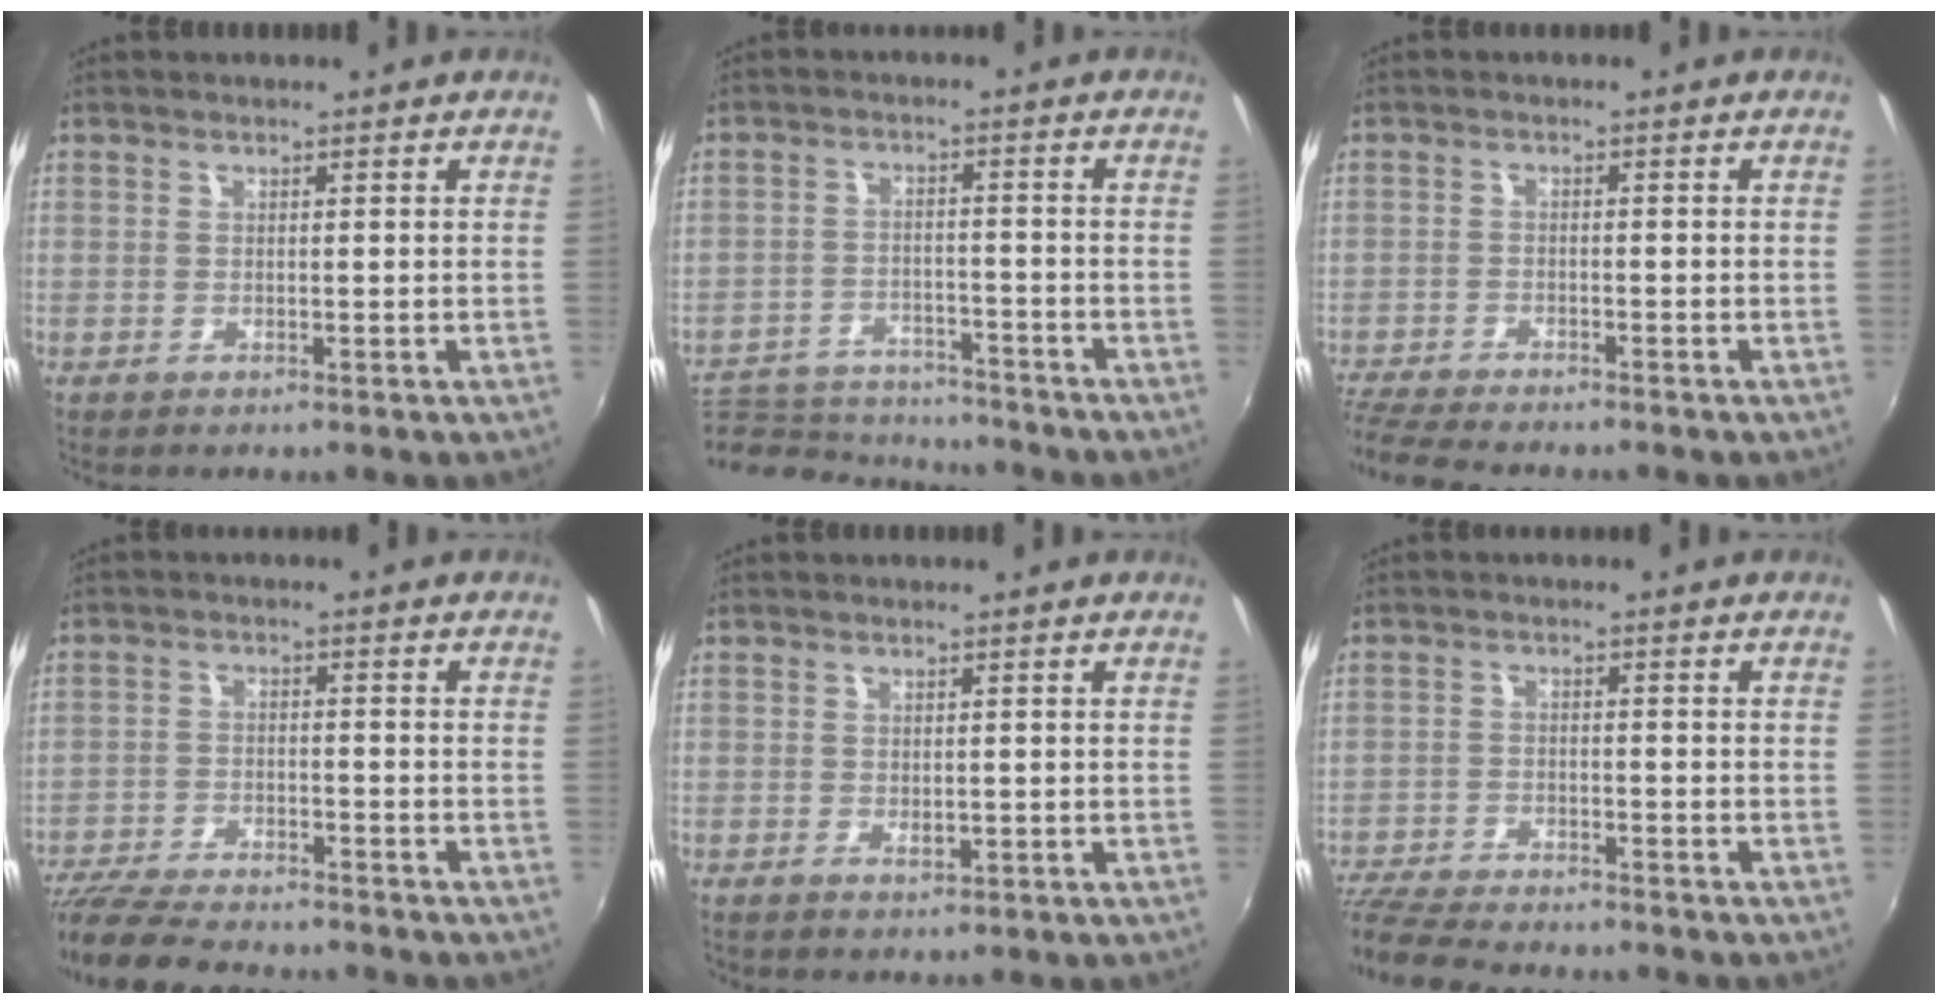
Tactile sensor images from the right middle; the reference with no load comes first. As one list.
[{"total": 13.1, "force": [-11.9, 4.2, 3.4], "torque": [-0.094, 0.008, -0.178]}, {"total": 7.9, "force": [-7.3, 0.5, 3.0], "torque": [-0.088, -0.028, -0.132]}, {"total": 13.6, "force": [-12.1, 2.6, 5.8], "torque": [-0.134, -0.025, -0.201]}, {"total": 1.3, "force": [-0.3, 0.8, 0.9], "torque": [-0.012, 0.000, -0.003]}, {"total": 11.7, "force": [-10.5, 2.2, 4.6], "torque": [-0.123, -0.023, -0.184]}]